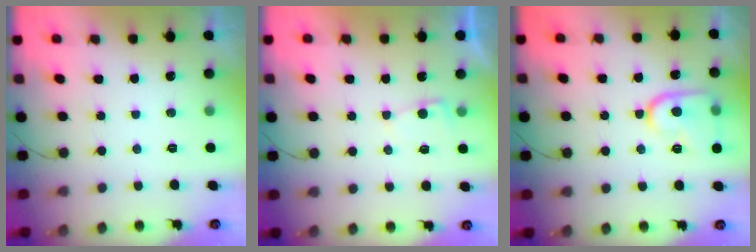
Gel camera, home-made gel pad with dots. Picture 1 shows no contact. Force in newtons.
{"total": 2.1, "press": 2.1, "slide": 0.3}
{"total": 13.8, "press": 13.7, "slide": 1.4}